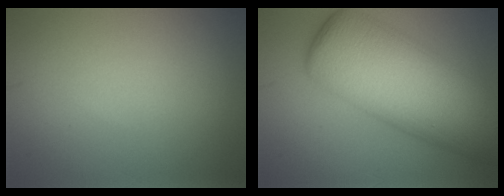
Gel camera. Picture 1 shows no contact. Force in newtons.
{"total": 13.2, "press": 13.2, "slide": 0.4}